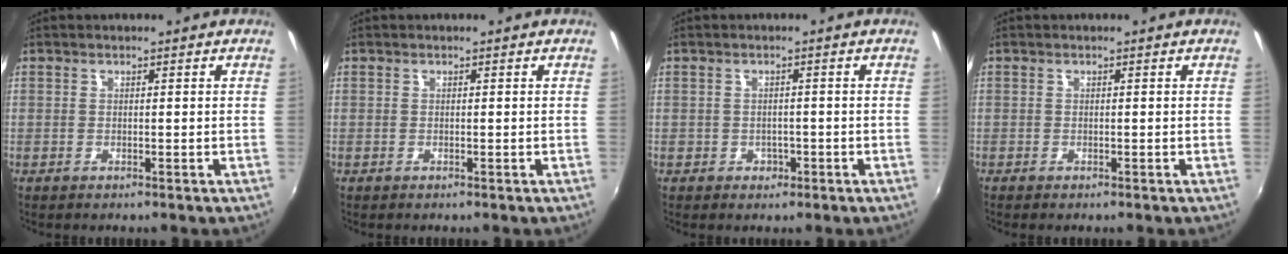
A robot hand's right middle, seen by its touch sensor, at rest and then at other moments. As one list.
[{"total": 0.0}, {"total": 2.5, "force": [-1.0, 2.2, 0.6], "torque": [-0.012, -0.001, -0.013]}, {"total": 0.6, "force": [-0.6, 0.1, 0.3], "torque": [-0.006, -0.002, -0.010]}]